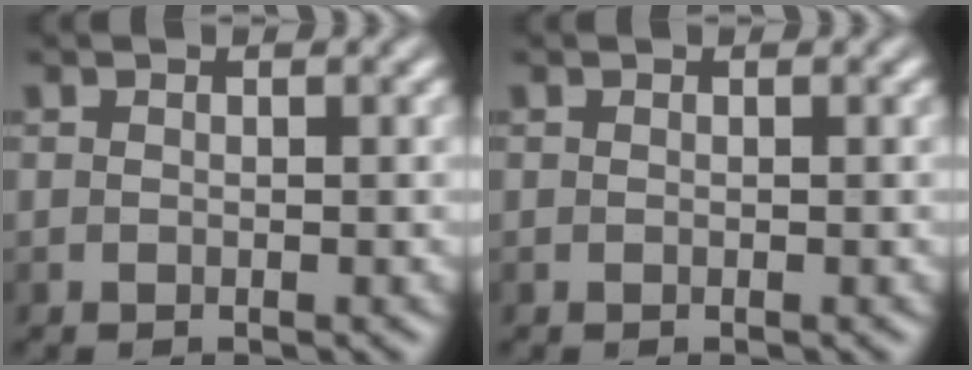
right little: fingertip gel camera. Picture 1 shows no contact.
{"total": 0.0}